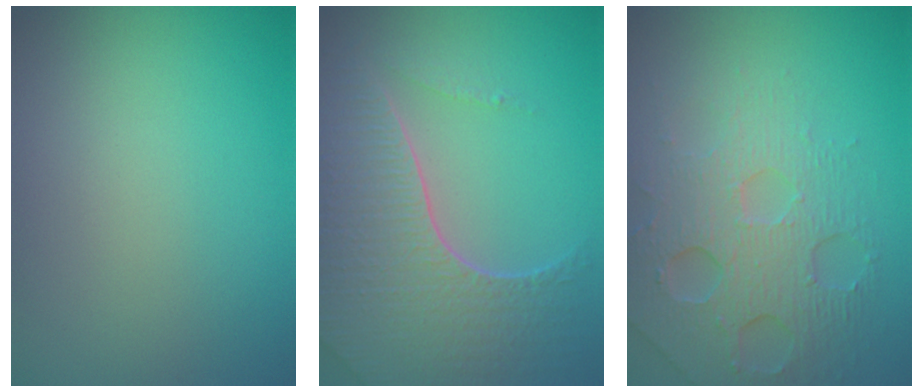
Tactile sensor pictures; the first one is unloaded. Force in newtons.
{"total": 7.0, "press": 5.1, "slide": 4.8}
{"total": 5.8, "press": 4.5, "slide": 3.7}